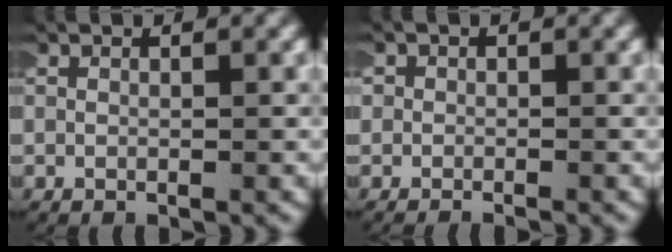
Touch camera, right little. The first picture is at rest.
{"total": 1.3, "force": [-1.0, 0.8, -0.3], "torque": [0.002, -0.001, -0.020]}